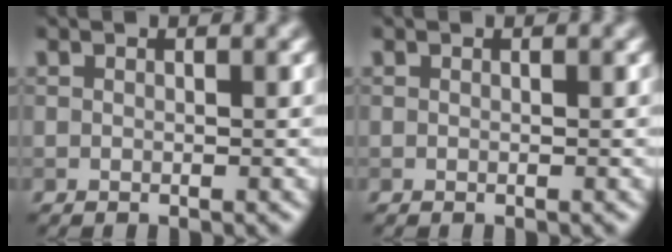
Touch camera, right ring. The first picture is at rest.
{"total": 0.0}